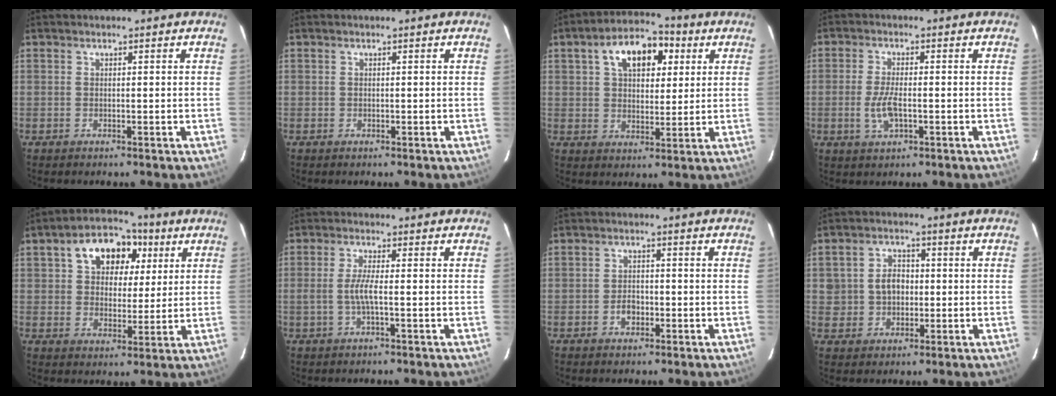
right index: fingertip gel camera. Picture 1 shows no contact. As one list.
[{"total": 0.0}, {"total": 11.9, "force": [4.7, 6.9, 8.4], "torque": [-0.138, 0.037, 0.075]}, {"total": 4.9, "force": [-1.2, 1.8, 4.4], "torque": [-0.094, -0.004, -0.023]}, {"total": 12.3, "force": [4.9, 8.6, 7.3], "torque": [-0.139, 0.037, 0.079]}, {"total": 3.4, "force": [-0.8, -0.1, 3.3], "torque": [-0.067, 0.000, -0.015]}, {"total": 2.6, "force": [-1.1, 1.9, 1.4], "torque": [-0.025, 0.006, -0.018]}, {"total": 5.7, "force": [0.1, 5.1, 2.4], "torque": [-0.045, 0.020, 0.008]}]